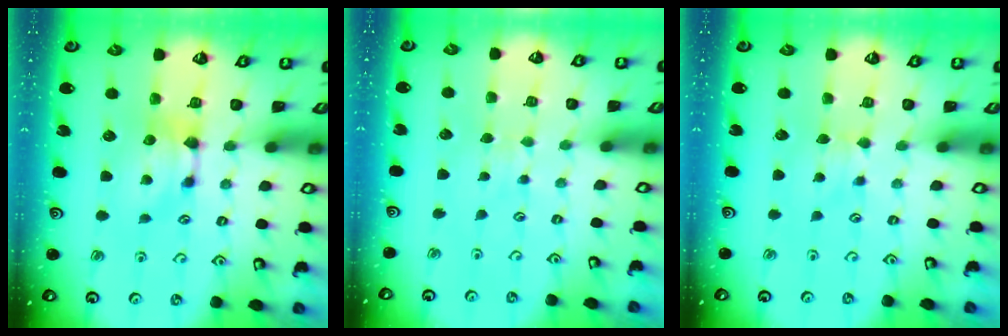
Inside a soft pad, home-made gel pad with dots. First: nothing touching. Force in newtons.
{"total": 3.7, "press": 3.7, "slide": 0.3}
{"total": 3.0, "press": 3.0, "slide": 0.5}